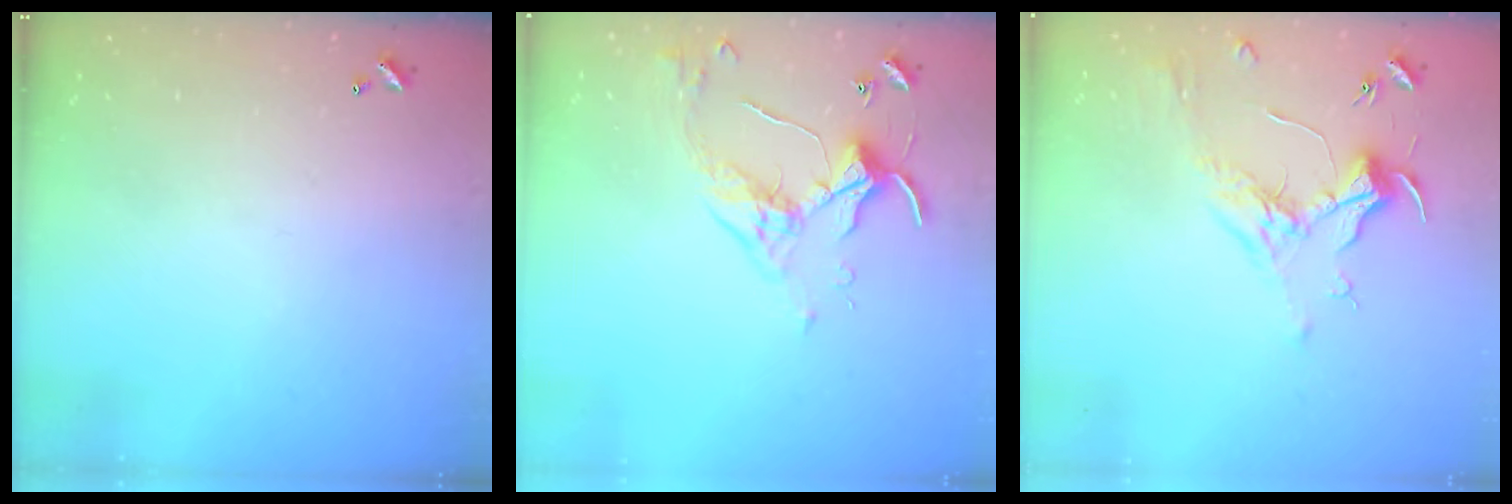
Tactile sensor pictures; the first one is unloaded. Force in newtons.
{"total": 3.9, "press": 3.9, "slide": 0.1}
{"total": 2.0, "press": 1.9, "slide": 0.6}